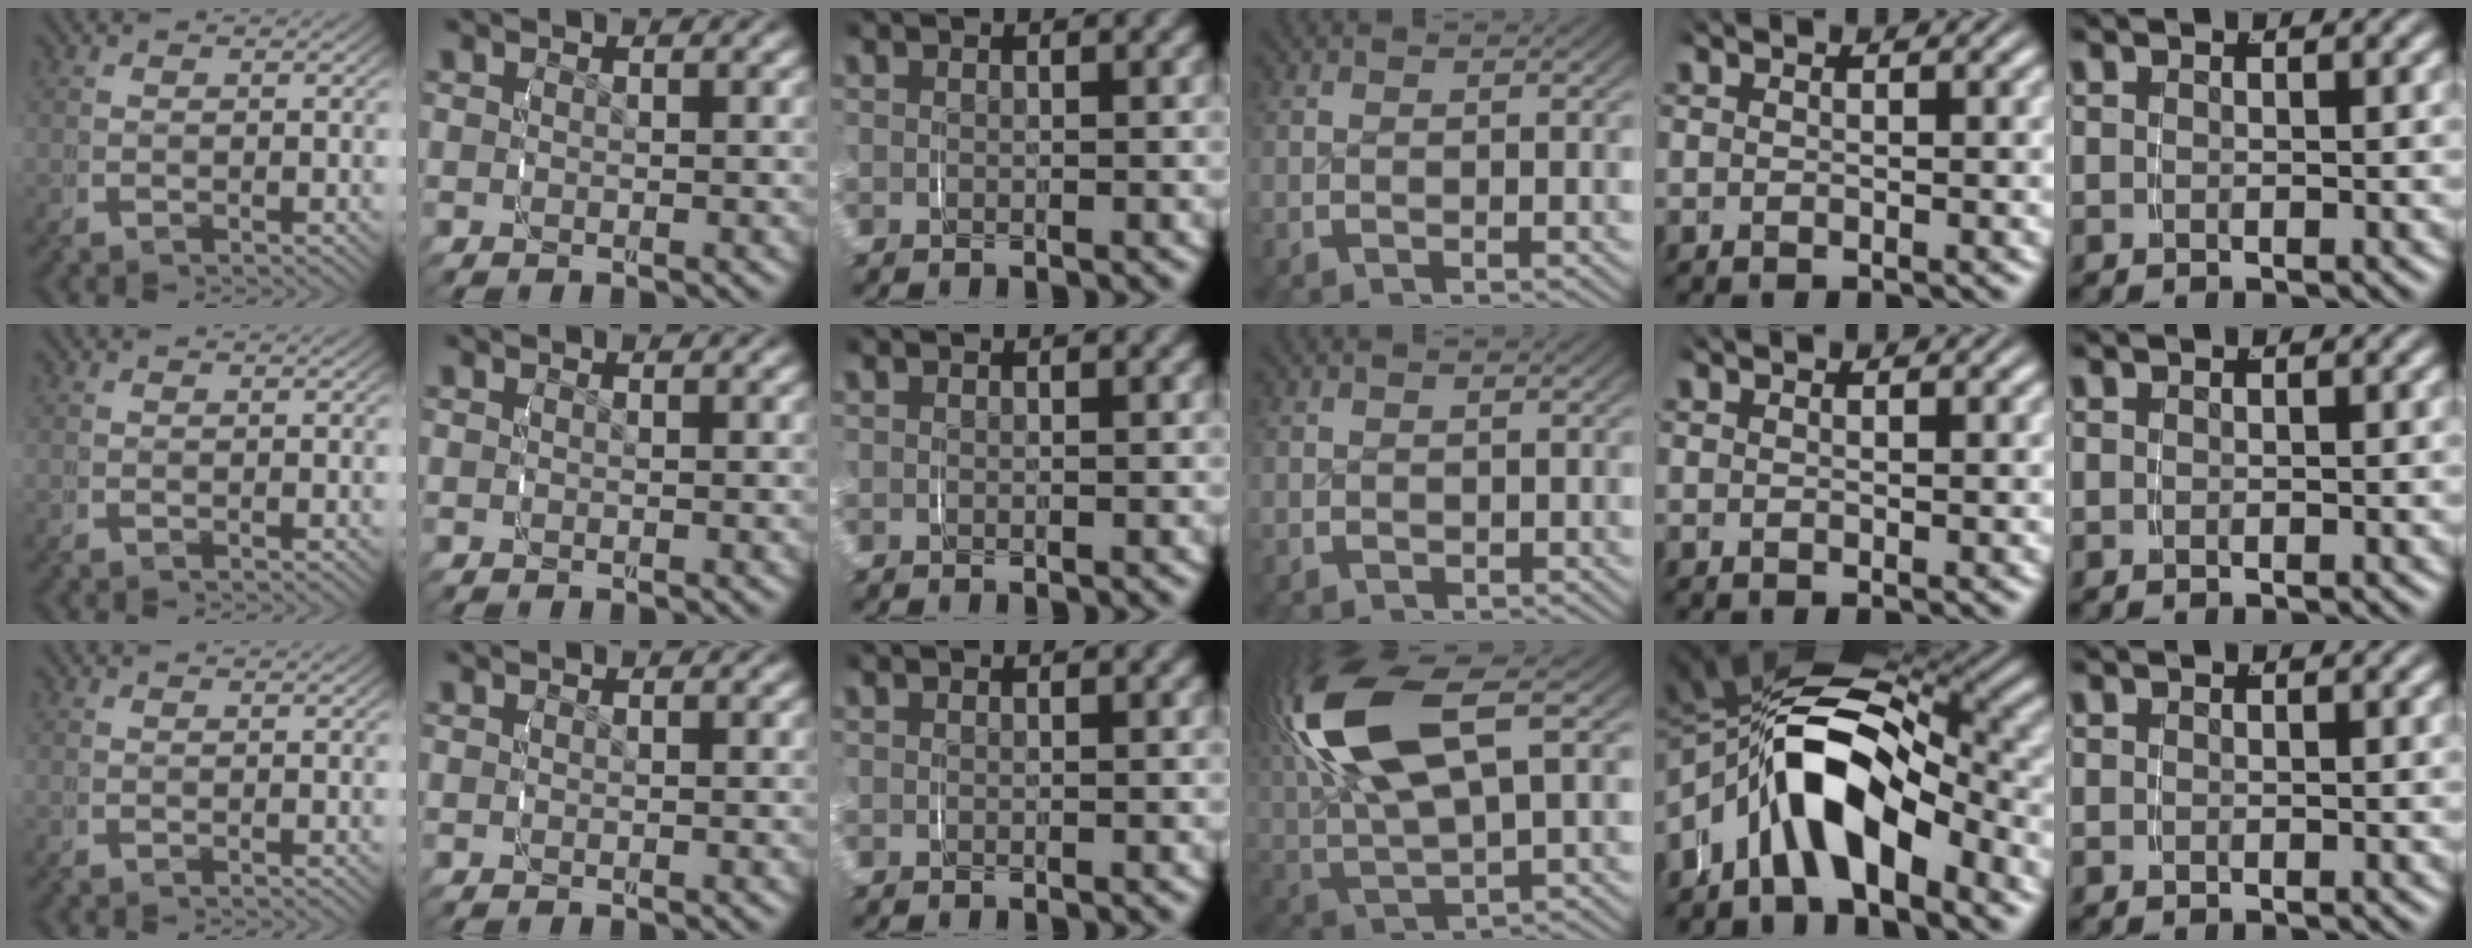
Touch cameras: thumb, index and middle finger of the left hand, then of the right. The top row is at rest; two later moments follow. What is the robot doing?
{"motion": "grasp_and_lifting", "object": "fork"}